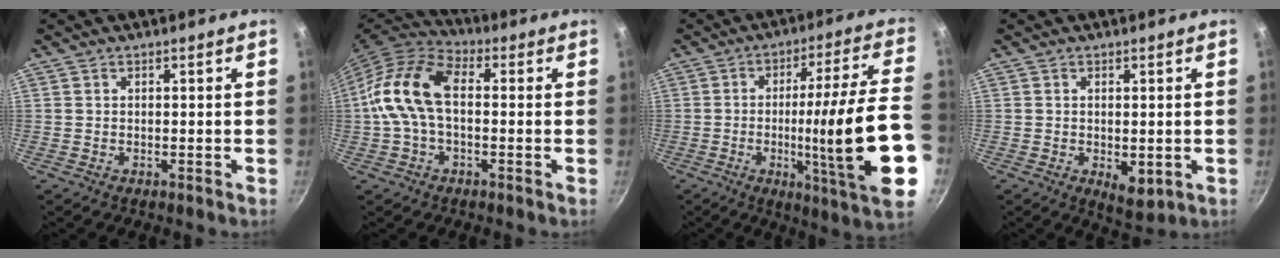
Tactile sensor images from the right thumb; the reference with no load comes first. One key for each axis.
{"total": 13.5, "fx": 0.0, "fy": 8.1, "fz": 10.8, "tx": -0.198, "ty": 0.037, "tz": -0.020}
{"total": 22.9, "fx": -4.8, "fy": 2.3, "fz": 22.3, "tx": -0.320, "ty": 0.014, "tz": -0.064}
{"total": 4.9, "fx": -0.8, "fy": 2.3, "fz": 4.2, "tx": -0.056, "ty": -0.013, "tz": -0.004}